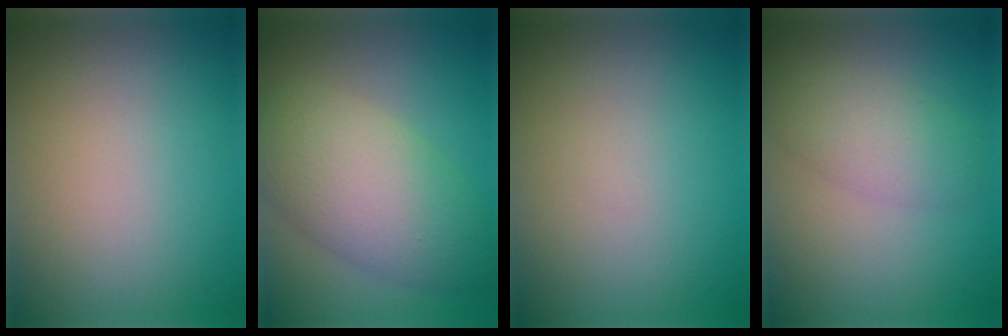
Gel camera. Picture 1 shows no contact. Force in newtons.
{"total": 7.9, "press": 7.9, "slide": 0.1}
{"total": 0.0}
{"total": 3.5, "press": 3.5, "slide": 0.1}